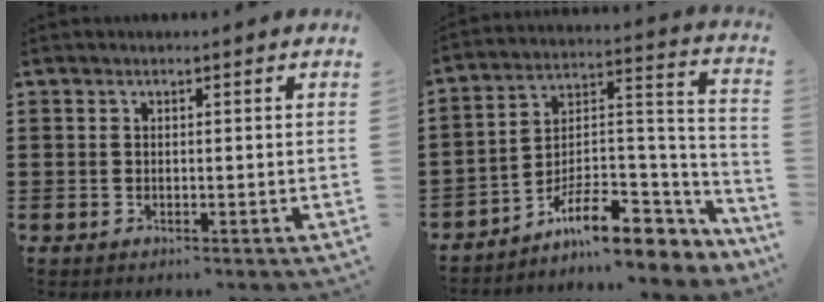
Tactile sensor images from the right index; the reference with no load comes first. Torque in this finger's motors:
{"motor_torque": [1.15, 0.99, 0.30, 0.02]}